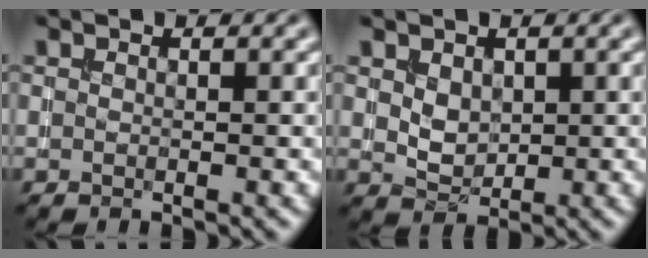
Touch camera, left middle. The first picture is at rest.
{"total": 2.1, "force": [0.6, 1.5, 1.3], "torque": [-0.023, -0.005, 0.016]}